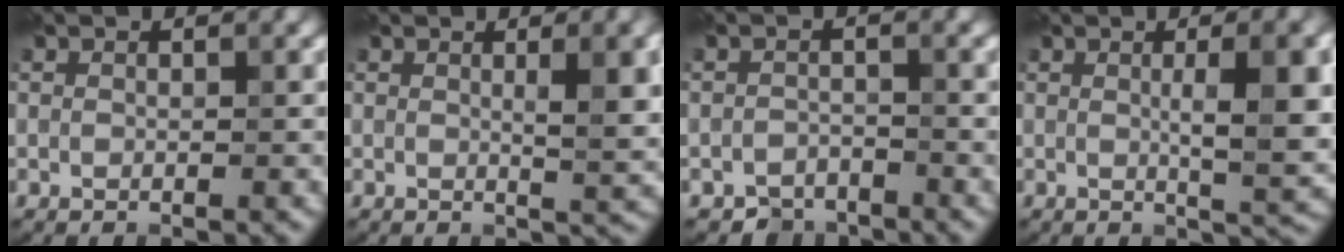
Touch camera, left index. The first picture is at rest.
{"total": 5.3, "force": [1.0, 1.3, 5.0], "torque": [-0.059, 0.004, 0.014]}
{"total": 2.2, "force": [-1.9, 1.1, 0.1], "torque": [0.006, 0.004, -0.039]}
{"total": 8.0, "force": [0.7, 1.9, 7.8], "torque": [-0.095, 0.002, 0.011]}